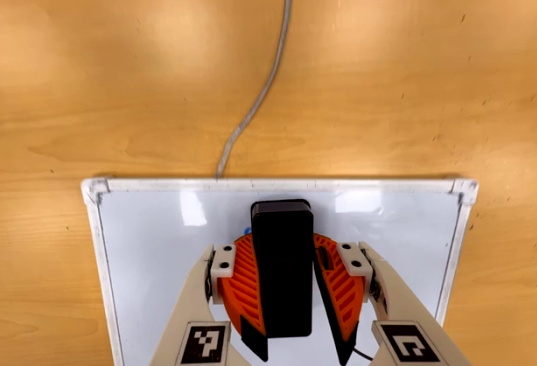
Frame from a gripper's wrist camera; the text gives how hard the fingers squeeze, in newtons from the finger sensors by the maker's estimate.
{"total": 11.1, "left": 12.6, "right": 9.7}